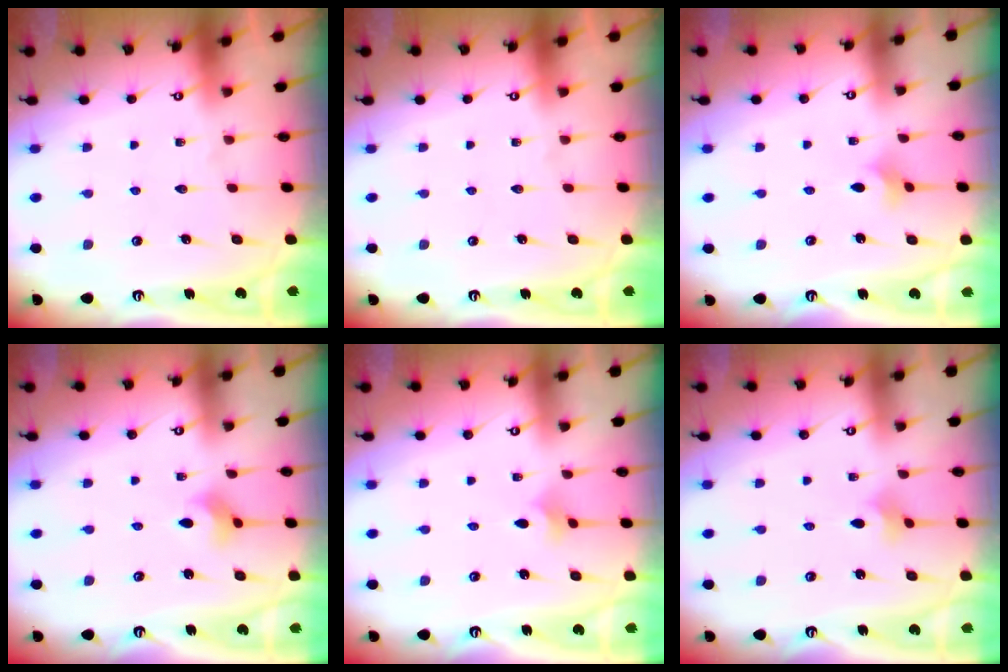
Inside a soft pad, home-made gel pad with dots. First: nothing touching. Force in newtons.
{"total": 0.0}
{"total": 2.0, "press": 1.9, "slide": 0.6}
{"total": 2.9, "press": 2.9, "slide": 0.4}
{"total": 1.8, "press": 1.7, "slide": 0.5}
{"total": 2.8, "press": 2.7, "slide": 0.6}